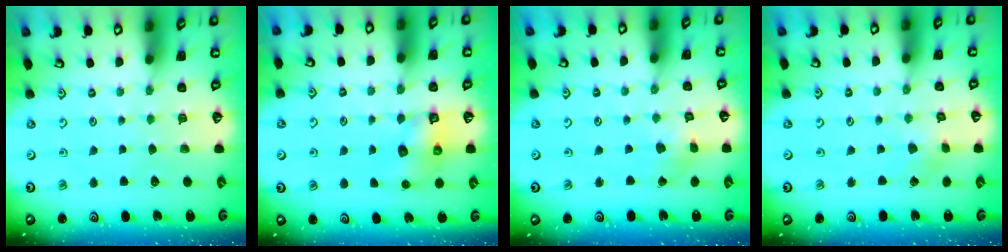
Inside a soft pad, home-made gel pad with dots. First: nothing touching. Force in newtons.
{"total": 7.1, "press": 7.0, "slide": 0.3}
{"total": 2.4, "press": 2.4, "slide": 0.3}
{"total": 1.7, "press": 1.7, "slide": 0.1}